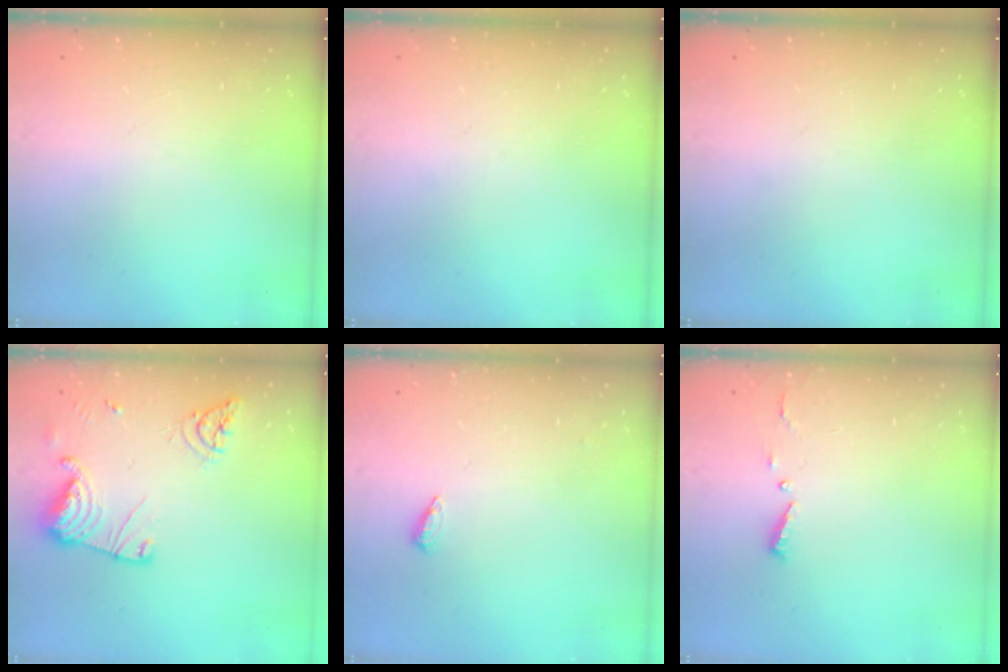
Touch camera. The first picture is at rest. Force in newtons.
{"total": 0.0}
{"total": 0.0}
{"total": 15.0, "press": 14.9, "slide": 1.5}
{"total": 3.9, "press": 3.8, "slide": 0.6}
{"total": 4.4, "press": 4.4, "slide": 0.4}